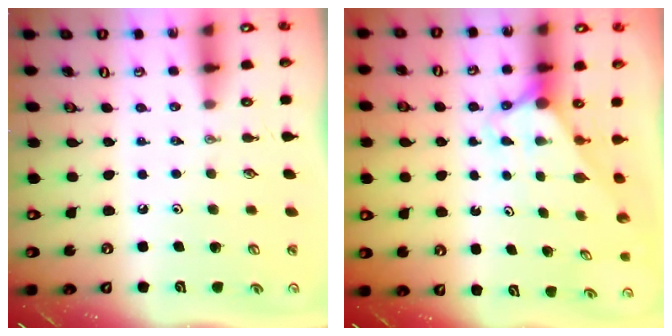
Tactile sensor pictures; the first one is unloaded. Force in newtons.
{"total": 2.8, "press": 2.8, "slide": 0.0}